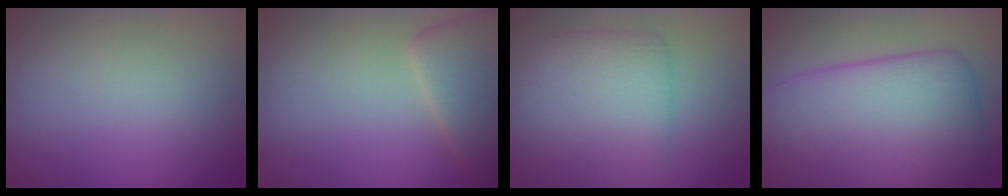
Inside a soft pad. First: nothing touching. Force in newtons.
{"total": 4.9, "press": 4.9, "slide": 0.4}
{"total": 6.8, "press": 6.8, "slide": 0.3}
{"total": 11.3, "press": 11.3, "slide": 0.1}